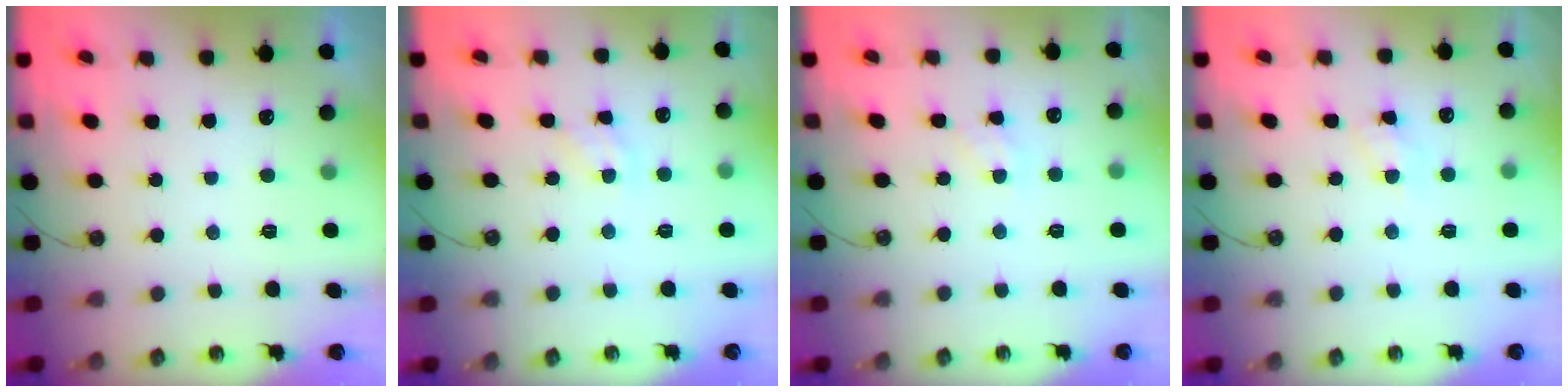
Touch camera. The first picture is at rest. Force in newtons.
{"total": 3.3, "press": 3.3, "slide": 0.3}
{"total": 2.2, "press": 2.2, "slide": 0.2}
{"total": 6.0, "press": 6.0, "slide": 0.7}